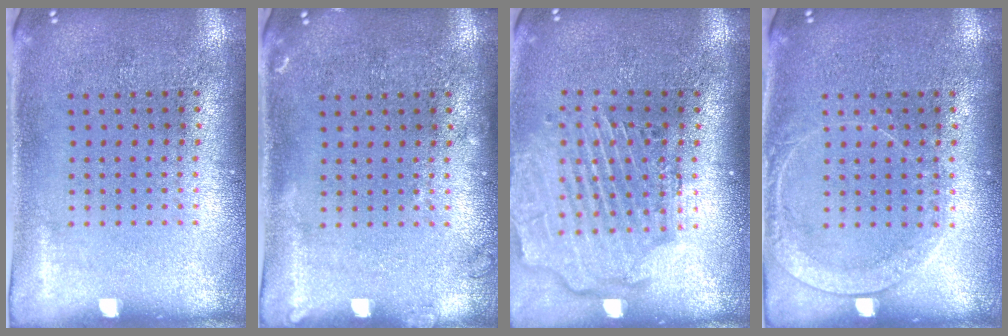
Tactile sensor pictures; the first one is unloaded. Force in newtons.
{"total": 0.9, "press": 0.9, "slide": 0.2}
{"total": 2.7, "press": 2.2, "slide": 1.5}
{"total": 1.5, "press": 1.4, "slide": 0.4}